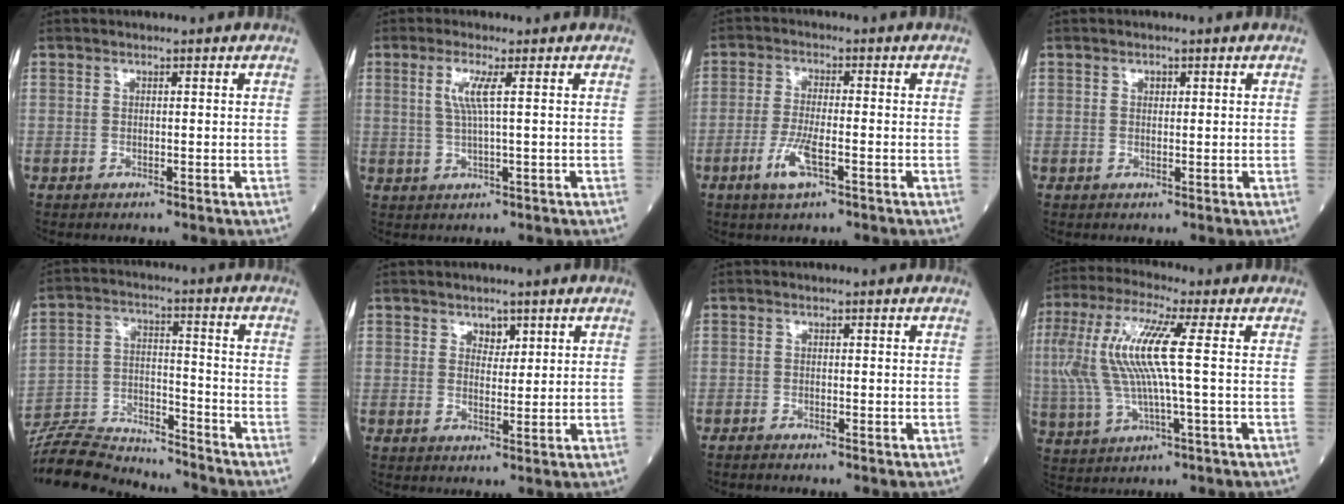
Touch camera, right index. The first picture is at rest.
{"total": 3.8, "force": [1.1, -0.3, 3.6], "torque": [-0.078, 0.001, 0.021]}
{"total": 5.4, "force": [-2.4, 0.9, 4.7], "torque": [-0.101, -0.007, -0.047]}
{"total": 0.8, "force": [0.4, 0.6, 0.5], "torque": [-0.007, -0.002, 0.006]}
{"total": 16.1, "force": [-15.6, 2.4, 2.9], "torque": [-0.057, 0.021, -0.258]}
{"total": 2.2, "force": [1.4, 1.4, 1.0], "torque": [-0.010, -0.002, 0.021]}
{"total": 1.3, "force": [-1.2, -0.1, 0.4], "torque": [-0.011, -0.001, -0.020]}
{"total": 14.2, "force": [1.6, 1.7, 14.0], "torque": [-0.317, 0.021, 0.029]}